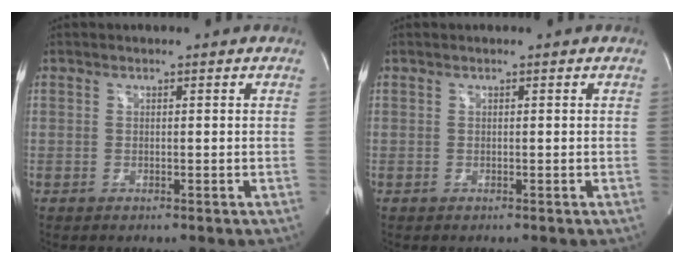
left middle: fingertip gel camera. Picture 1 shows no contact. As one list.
[{"total": 0.0}]